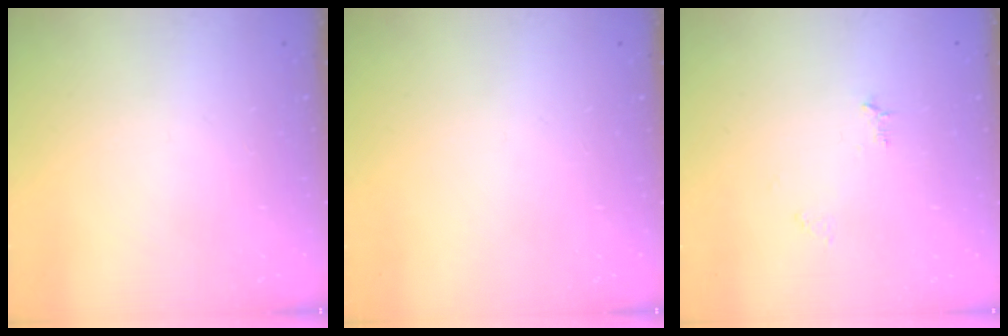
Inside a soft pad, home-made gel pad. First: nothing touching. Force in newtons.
{"total": 0.0}
{"total": 4.9, "press": 4.9, "slide": 0.5}